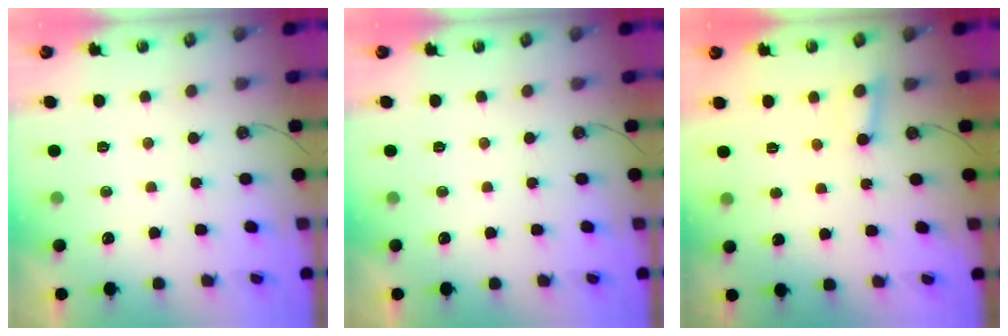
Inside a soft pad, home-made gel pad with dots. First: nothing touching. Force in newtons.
{"total": 0.0}
{"total": 2.6, "press": 2.5, "slide": 0.8}